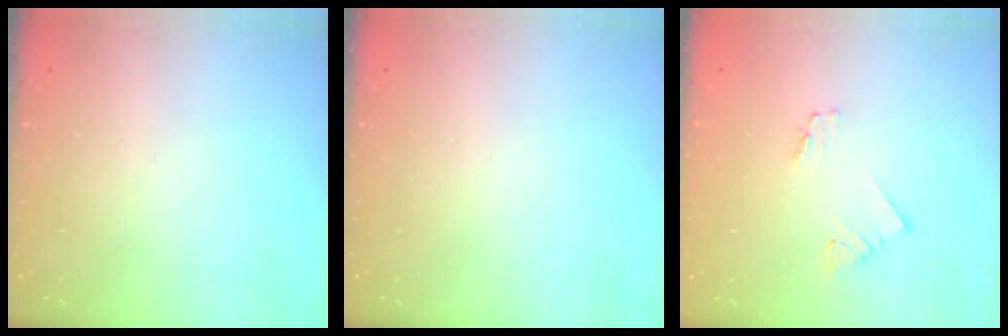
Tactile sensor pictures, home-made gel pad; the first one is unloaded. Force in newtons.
{"total": 0.0}
{"total": 1.7, "press": 1.7, "slide": 0.3}